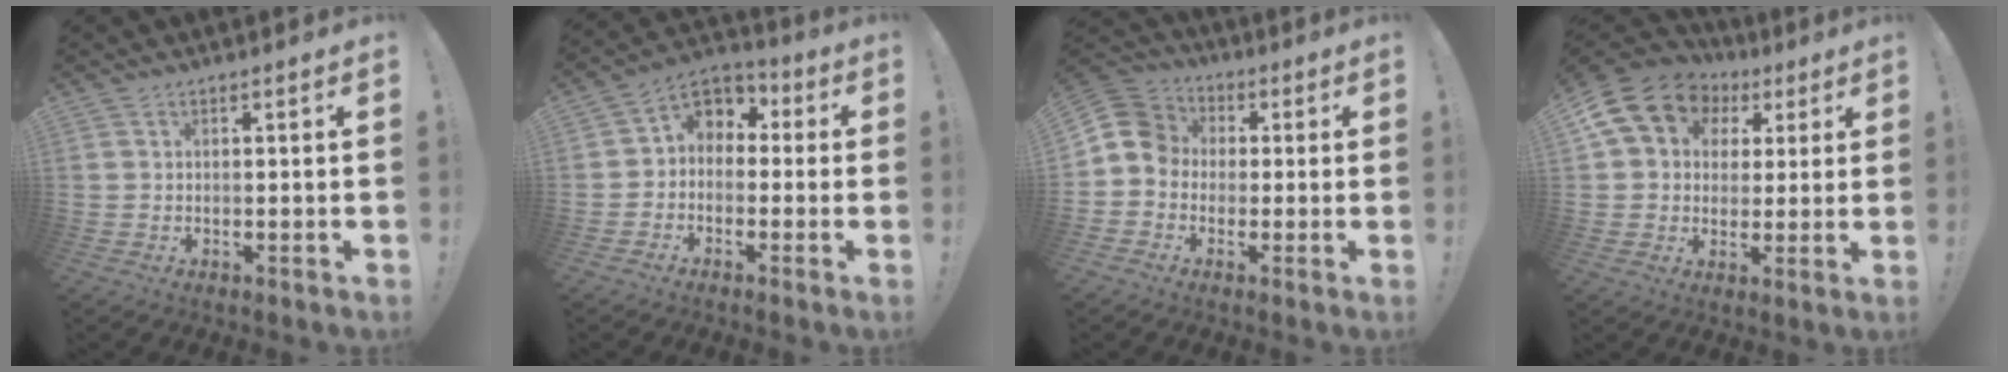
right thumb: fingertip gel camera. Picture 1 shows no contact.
{"total": 5.5, "force": [-0.7, 5.0, 2.2], "torque": [-0.044, 0.010, -0.005]}
{"total": 8.6, "force": [-0.5, 8.0, 3.2], "torque": [-0.046, 0.021, -0.002]}
{"total": 15.2, "force": [6.1, 12.1, 6.9], "torque": [-0.108, -0.019, 0.126]}